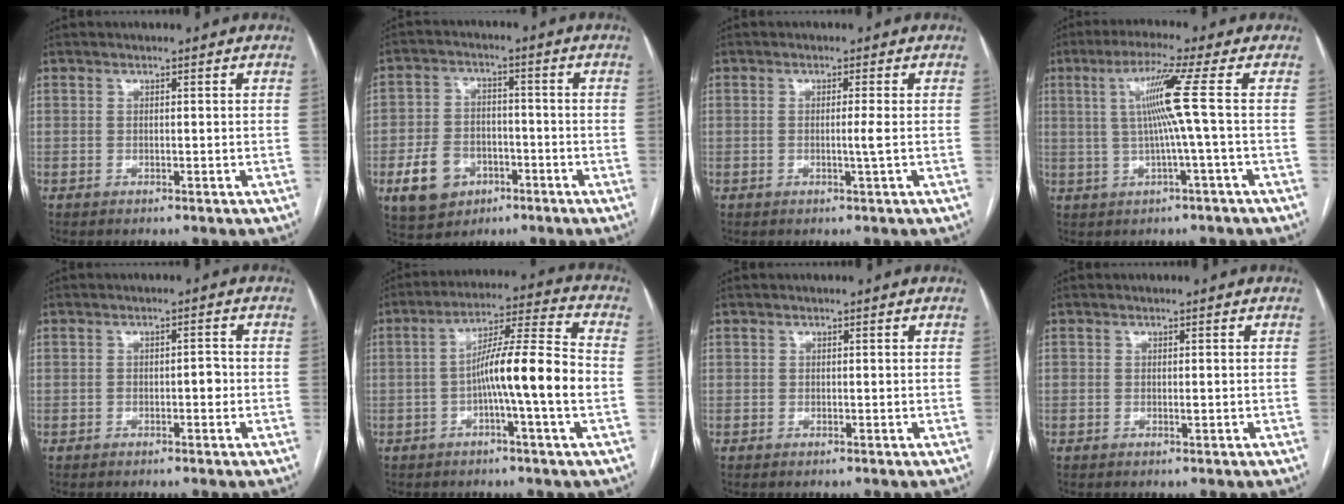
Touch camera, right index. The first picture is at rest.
{"total": 8.6, "force": [-3.6, 6.7, 4.1], "torque": [-0.091, 0.011, -0.052]}
{"total": 1.7, "force": [-0.3, -0.6, 1.6], "torque": [-0.028, -0.002, -0.008]}
{"total": 7.1, "force": [0.7, -2.2, 6.8], "torque": [-0.125, 0.009, 0.022]}
{"total": 1.8, "force": [-0.7, 0.7, 1.5], "torque": [-0.019, 0.006, -0.011]}
{"total": 11.9, "force": [-2.3, -0.5, 11.6], "torque": [-0.195, 0.014, -0.045]}
{"total": 0.0}
{"total": 0.5, "force": [-0.2, 0.2, 0.5], "torque": [-0.007, 0.000, -0.003]}